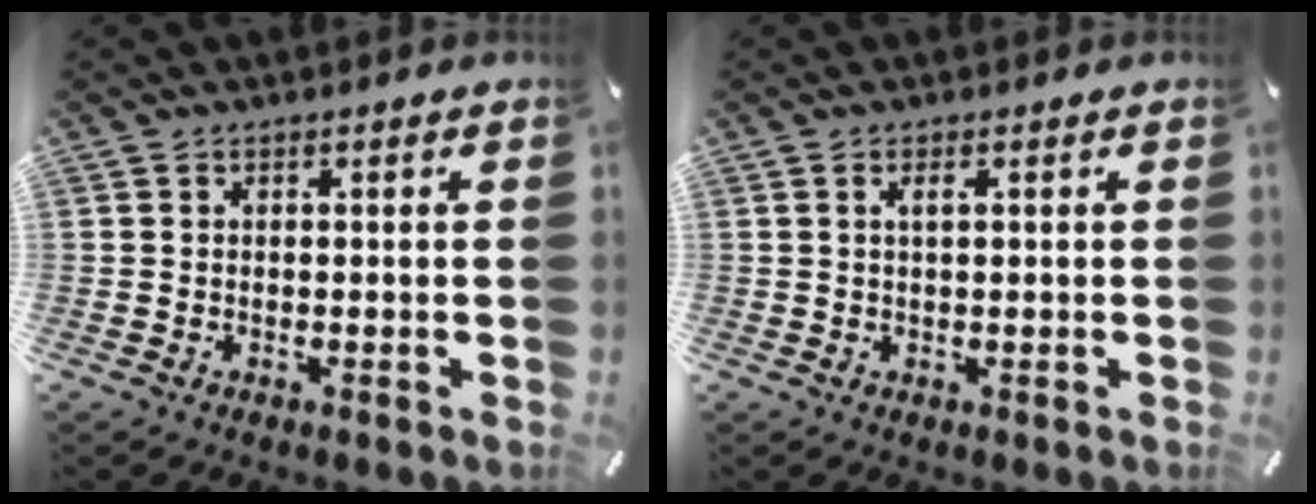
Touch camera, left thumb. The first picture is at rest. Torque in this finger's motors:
{"motor_torque": [0.45, 0.46, 0.39, -0.11, -0.03]}